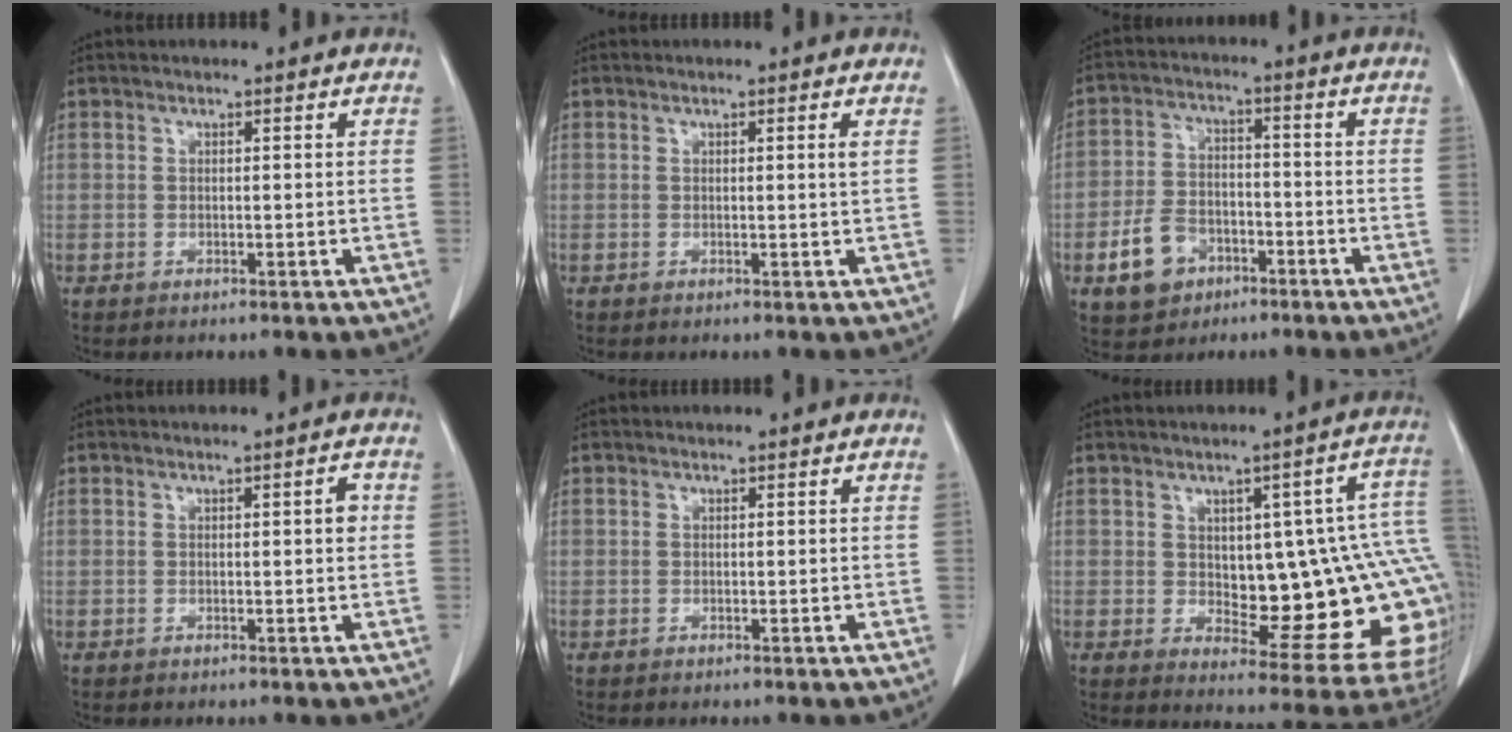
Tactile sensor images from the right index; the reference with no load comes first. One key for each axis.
{"total": 0.8, "fx": 0.2, "fy": -0.3, "fz": 0.7, "tx": -0.013, "ty": -0.002, "tz": 0.005}
{"total": 8.3, "fx": -3.9, "fy": 6.1, "fz": 4.1, "tx": -0.094, "ty": 0.014, "tz": -0.061}
{"total": 1.6, "fx": 0.2, "fy": 0.3, "fz": 1.5, "tx": -0.021, "ty": 0.004, "tz": 0.003}
{"total": 0.0}
{"total": 18.4, "fx": 0.5, "fy": 5.9, "fz": 17.4, "tx": -0.157, "ty": 0.020, "tz": 0.023}